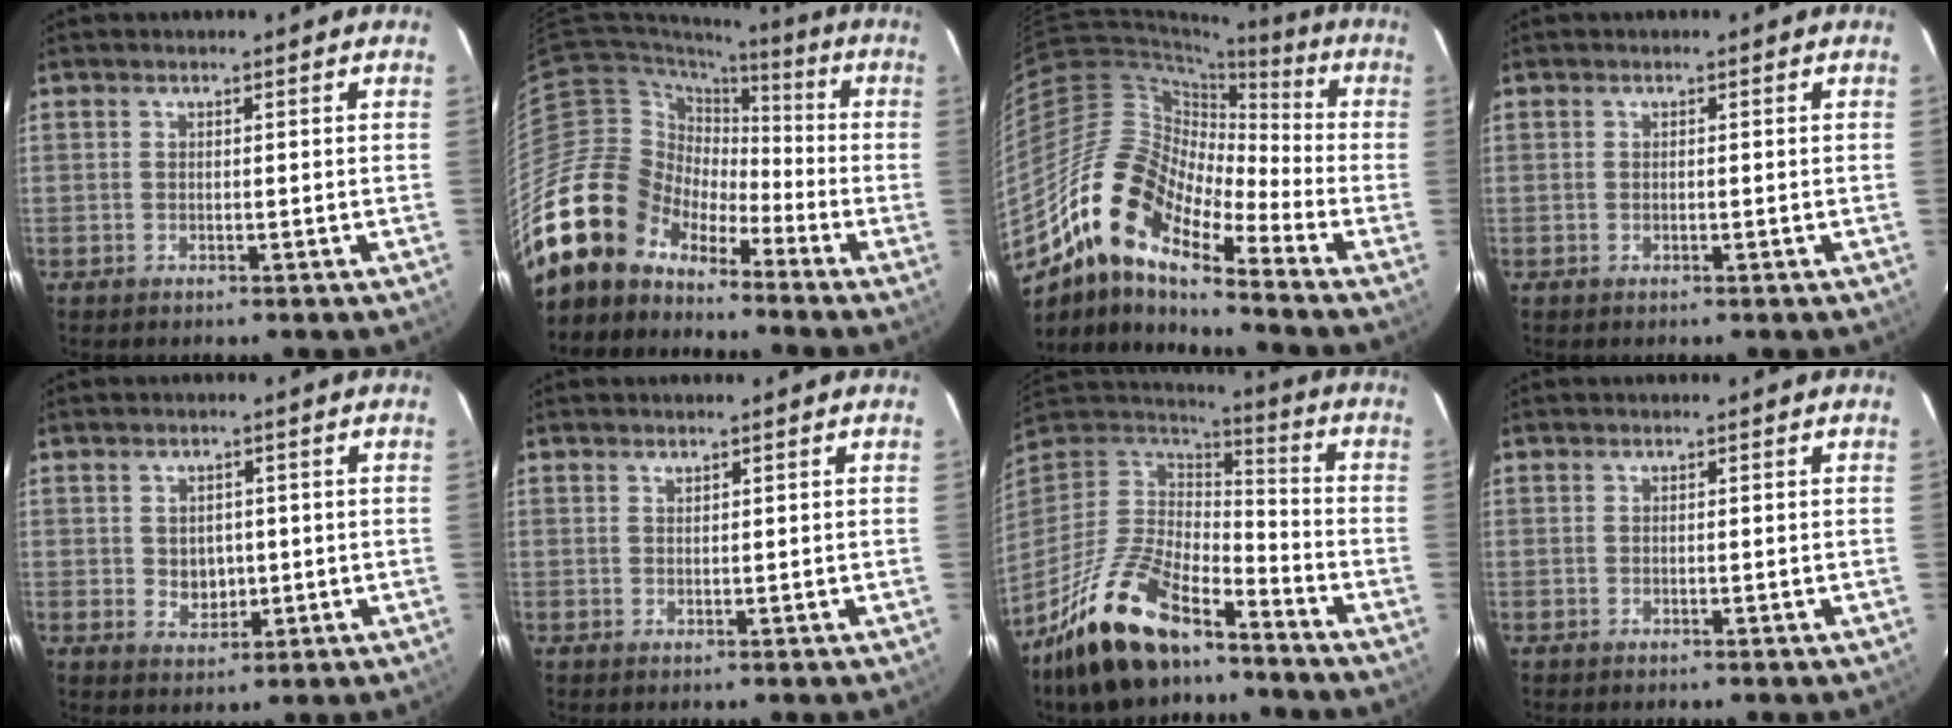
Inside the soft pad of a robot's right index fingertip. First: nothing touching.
{"total": 17.0, "force": [-12.5, 10.5, 4.7], "torque": [-0.105, 0.025, -0.233]}
{"total": 15.8, "force": [-10.4, 5.0, 10.7], "torque": [-0.173, 0.001, -0.215]}
{"total": 0.0}
{"total": 4.0, "force": [0.0, 3.5, 2.0], "torque": [-0.032, 0.000, 0.007]}
{"total": 0.6, "force": [0.6, 0.2, 0.1], "torque": [-0.002, 0.001, 0.011]}
{"total": 20.8, "force": [-14.8, 8.1, 12.2], "torque": [-0.256, -0.018, -0.266]}
{"total": 0.0}